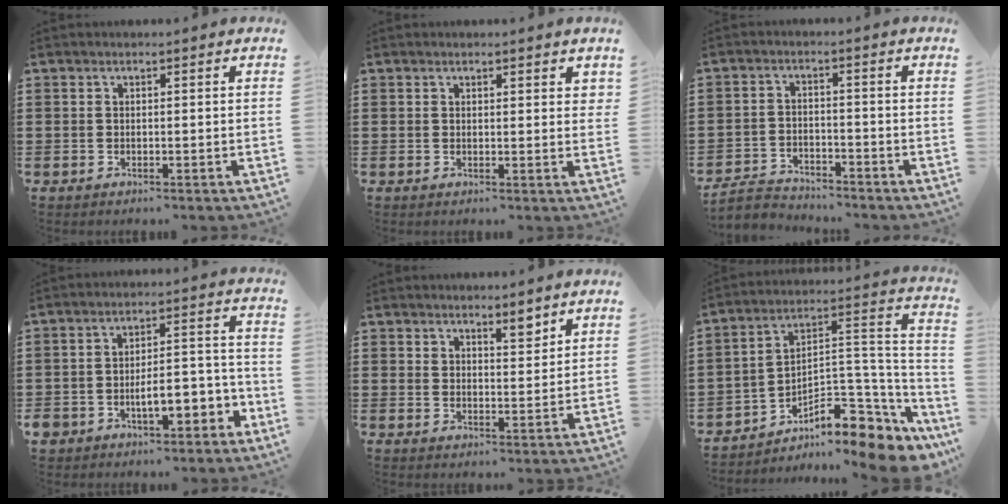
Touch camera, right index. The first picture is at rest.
{"total": 1.0, "force": [0.8, 0.5, 0.3], "torque": [0.000, 0.002, 0.014]}
{"total": 3.0, "force": [-2.9, 0.9, 0.4], "torque": [-0.027, 0.000, -0.066]}
{"total": 7.3, "force": [-3.8, 3.5, 5.1], "torque": [-0.091, 0.012, -0.070]}
{"total": 3.5, "force": [3.1, 1.2, 1.2], "torque": [-0.021, 0.001, 0.056]}
{"total": 8.6, "force": [-5.9, 3.7, 5.0], "torque": [-0.080, -0.002, -0.107]}